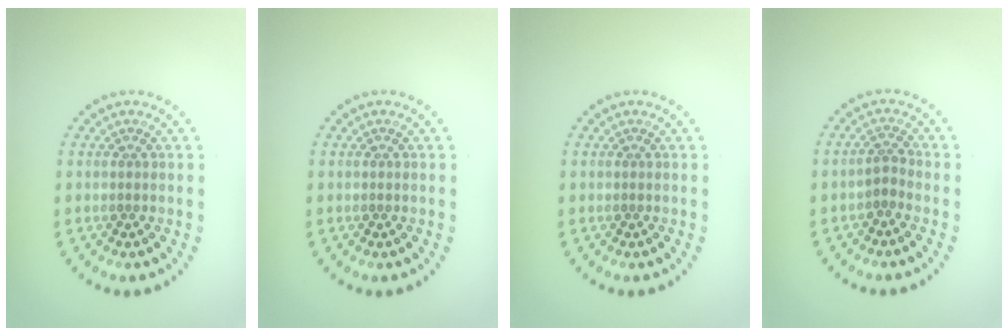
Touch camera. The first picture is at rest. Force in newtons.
{"total": 0.0}
{"total": 0.0}
{"total": 1.4, "press": 1.0, "slide": 1.0}